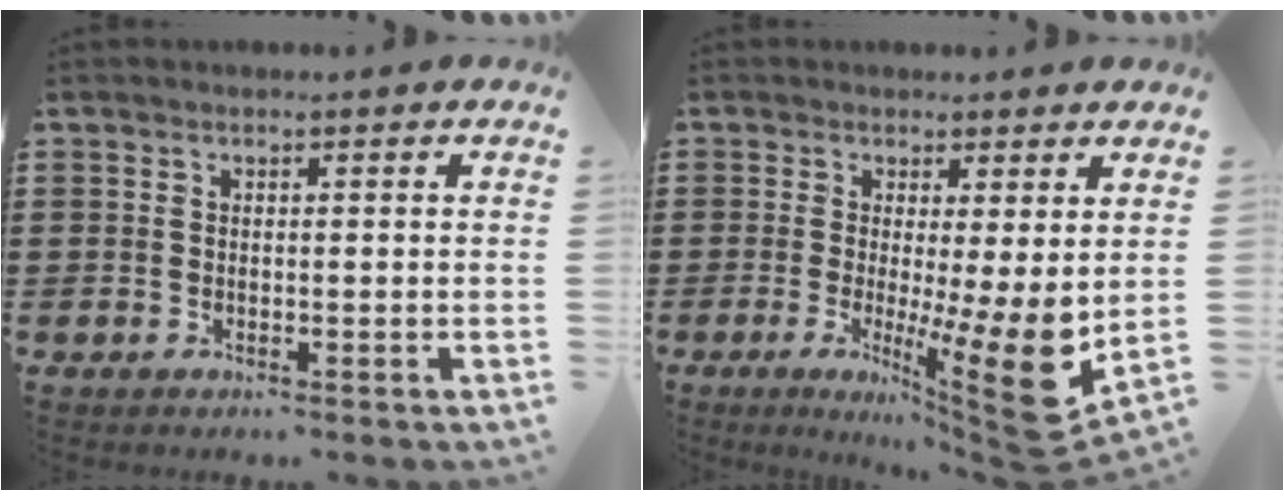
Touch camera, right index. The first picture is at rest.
{"total": 10.0, "force": [-0.3, 1.3, 9.9], "torque": [-0.132, -0.042, -0.001]}